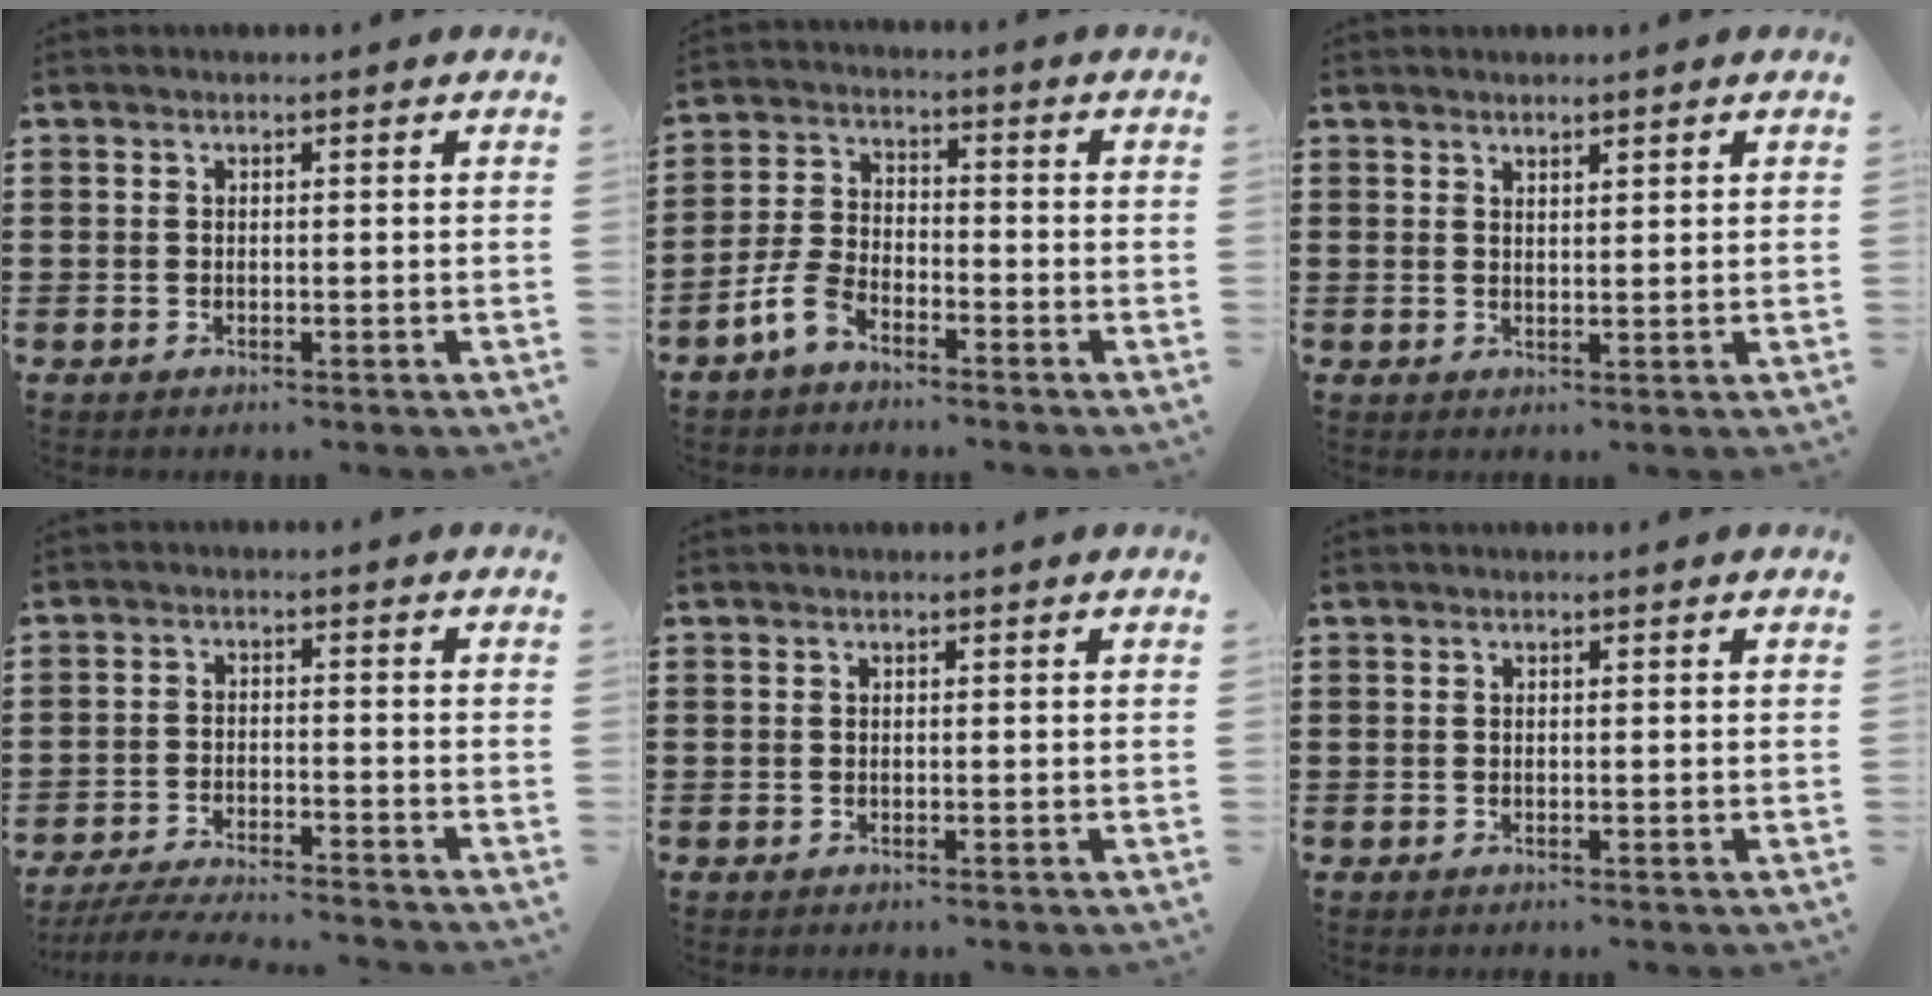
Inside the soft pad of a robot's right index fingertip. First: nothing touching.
{"total": 5.2, "force": [-3.6, 2.3, 2.9], "torque": [-0.085, 0.002, -0.077]}
{"total": 1.3, "force": [1.3, 0.2, 0.1], "torque": [-0.004, 0.001, 0.024]}
{"total": 4.3, "force": [-4.2, -0.1, 1.0], "torque": [-0.030, -0.009, -0.089]}
{"total": 0.0}
{"total": 0.0}